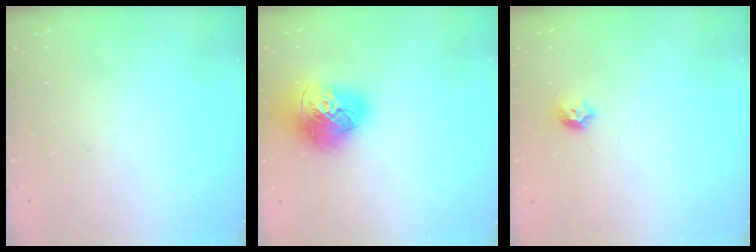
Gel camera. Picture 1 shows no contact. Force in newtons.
{"total": 19.2, "press": 19.1, "slide": 2.2}
{"total": 5.7, "press": 5.6, "slide": 1.0}